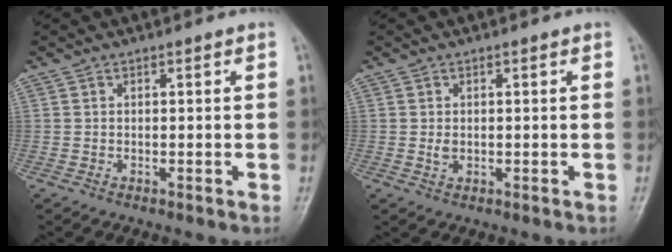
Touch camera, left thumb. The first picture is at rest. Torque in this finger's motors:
{"motor_torque": [-0.03, 0.09, 0.03, 0.10, 0.05]}